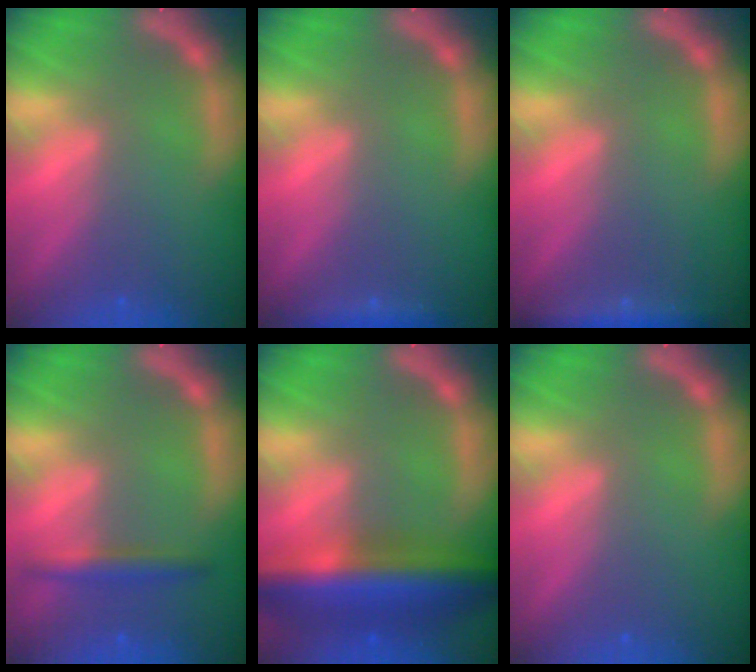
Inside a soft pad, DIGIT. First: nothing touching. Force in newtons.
{"total": 1.4}
{"total": 3.0}
{"total": 2.4}
{"total": 10.0}
{"total": 0.0}